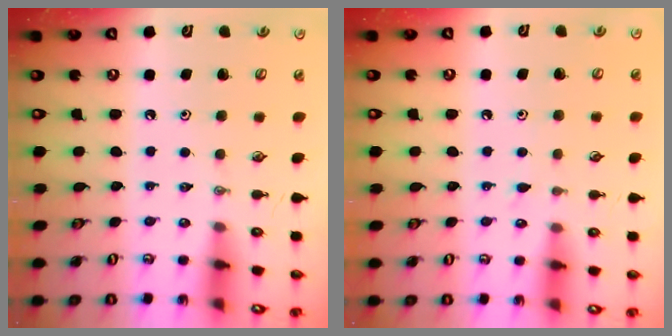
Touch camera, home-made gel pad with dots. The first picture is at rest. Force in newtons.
{"total": 4.9, "press": 4.9, "slide": 0.6}